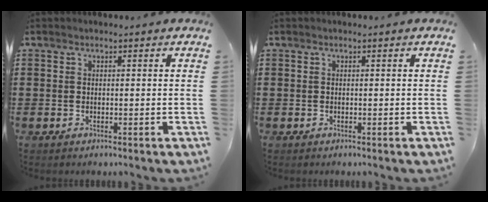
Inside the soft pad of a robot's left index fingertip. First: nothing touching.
{"total": 0.0}